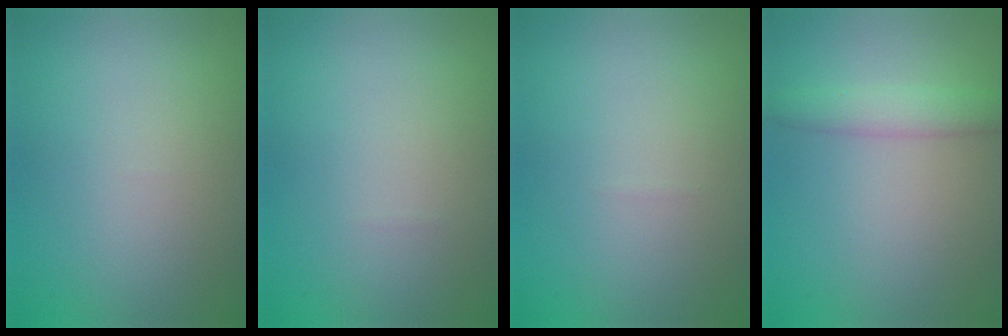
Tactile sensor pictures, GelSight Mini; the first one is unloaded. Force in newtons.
{"total": 0.0}
{"total": 0.0}
{"total": 2.7, "press": 2.7, "slide": 0.2}